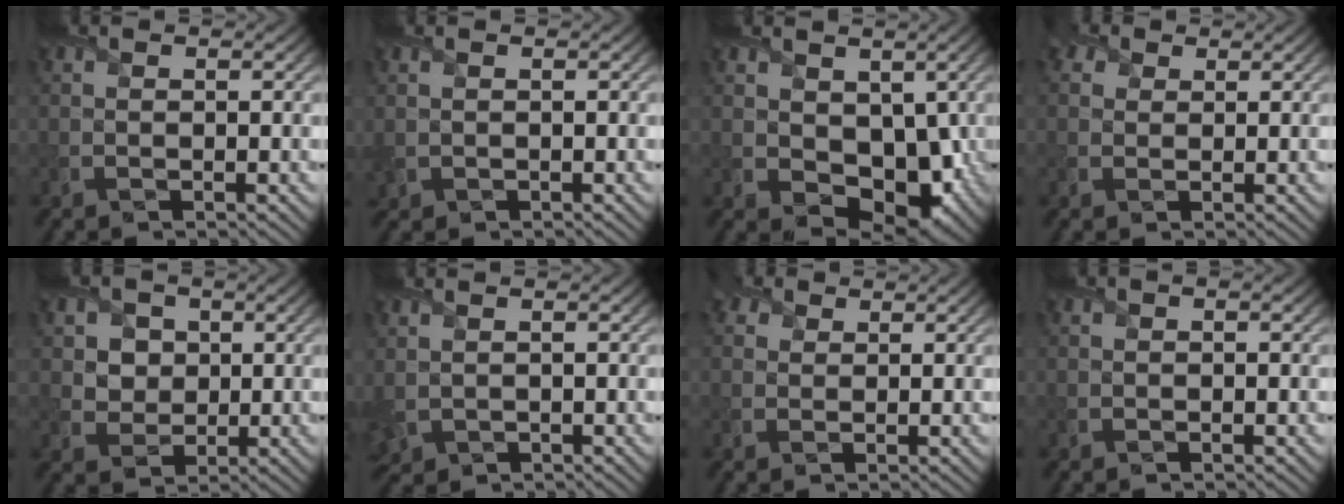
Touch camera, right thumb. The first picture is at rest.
{"total": 1.0, "force": [0.2, 0.7, 0.7], "torque": [-0.023, -0.002, 0.009]}
{"total": 7.1, "force": [0.6, 5.3, 4.7], "torque": [-0.097, -0.029, 0.020]}
{"total": 2.4, "force": [1.3, 1.8, 0.8], "torque": [-0.026, 0.004, 0.018]}
{"total": 4.8, "force": [1.6, 4.2, 1.9], "torque": [-0.069, -0.010, 0.029]}
{"total": 2.4, "force": [0.3, 1.7, 1.7], "torque": [-0.057, -0.002, 0.012]}
{"total": 2.0, "force": [1.2, 1.6, 0.6], "torque": [-0.019, 0.002, 0.018]}
{"total": 0.9, "force": [0.1, 0.6, 0.7], "torque": [-0.011, 0.000, 0.002]}